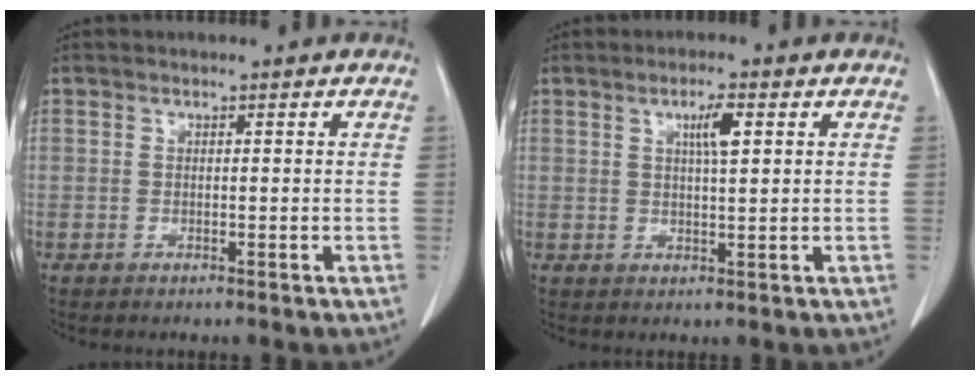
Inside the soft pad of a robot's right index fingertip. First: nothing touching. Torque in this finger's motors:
{"motor_torque": [0.20, 0.06, 0.07, 0.02]}